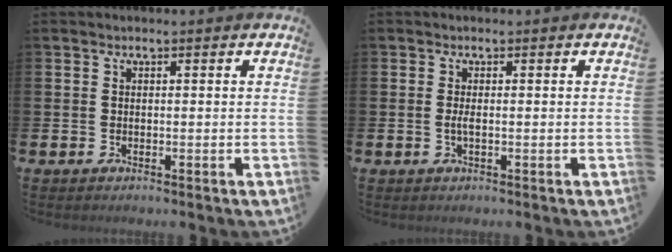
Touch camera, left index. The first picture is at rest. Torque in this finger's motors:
{"motor_torque": [0.20, -0.08, 0.00, 0.01]}